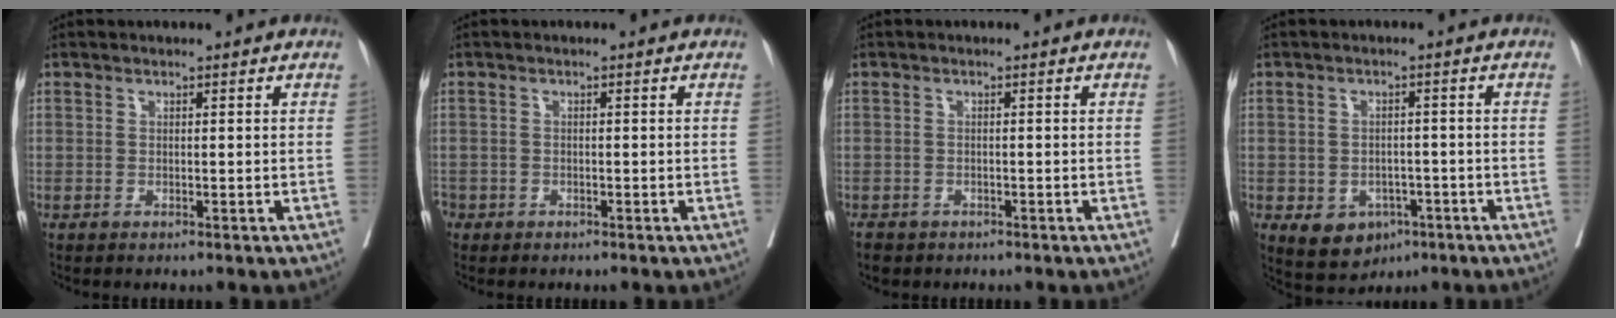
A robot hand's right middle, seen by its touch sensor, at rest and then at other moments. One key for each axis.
{"total": 2.3, "fx": -1.5, "fy": 1.6, "fz": 0.4, "tx": -0.012, "ty": 0.001, "tz": -0.032}
{"total": 3.0, "fx": -2.3, "fy": 1.7, "fz": 0.8, "tx": -0.016, "ty": -0.003, "tz": -0.034}
{"total": 6.3, "fx": -2.9, "fy": 4.8, "fz": 2.9, "tx": -0.042, "ty": 0.003, "tz": -0.033}